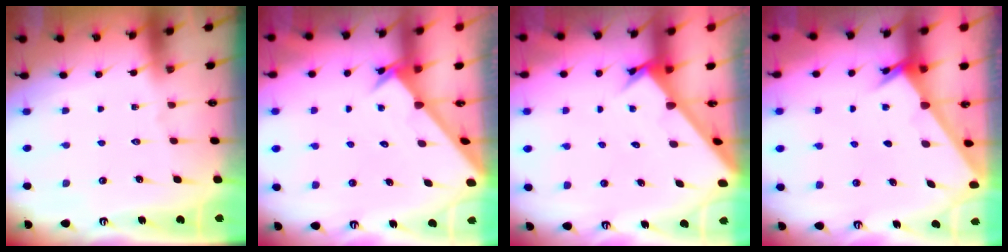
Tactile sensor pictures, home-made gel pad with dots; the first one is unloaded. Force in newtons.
{"total": 2.7, "press": 2.7, "slide": 0.2}
{"total": 2.6, "press": 2.6, "slide": 0.2}
{"total": 2.4, "press": 2.4, "slide": 0.3}